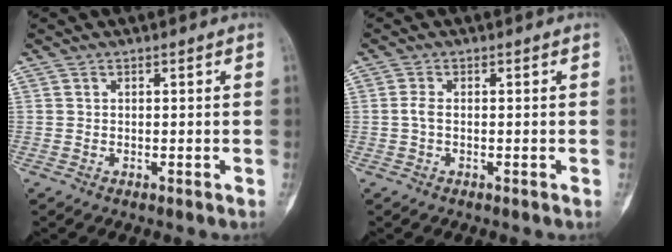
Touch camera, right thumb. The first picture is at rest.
{"total": 1.4, "force": [-0.2, 0.6, 1.3], "torque": [-0.029, 0.000, -0.007]}